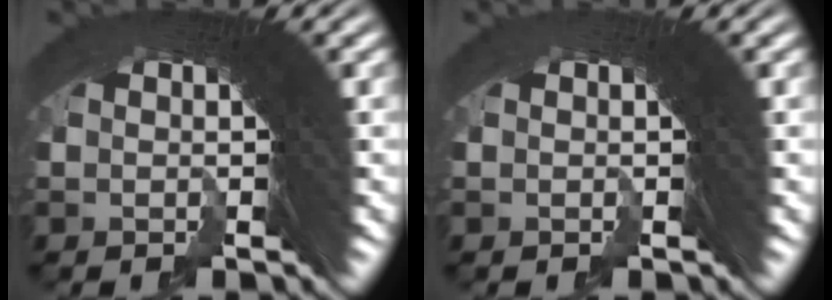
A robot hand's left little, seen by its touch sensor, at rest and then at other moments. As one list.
[{"total": 0.6, "force": [-0.2, -0.2, -0.5], "torque": [0.008, -0.001, -0.004]}]